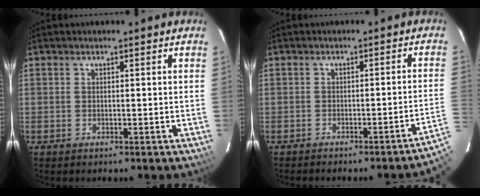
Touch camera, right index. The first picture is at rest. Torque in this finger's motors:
{"motor_torque": [-0.60, -0.86, -0.07, 0.00]}